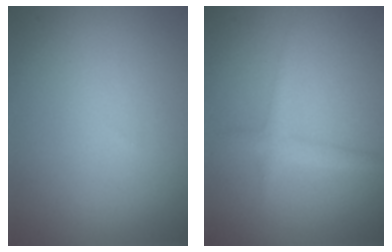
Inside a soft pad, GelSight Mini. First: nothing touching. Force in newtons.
{"total": 1.6, "press": 1.6, "slide": 0.1}